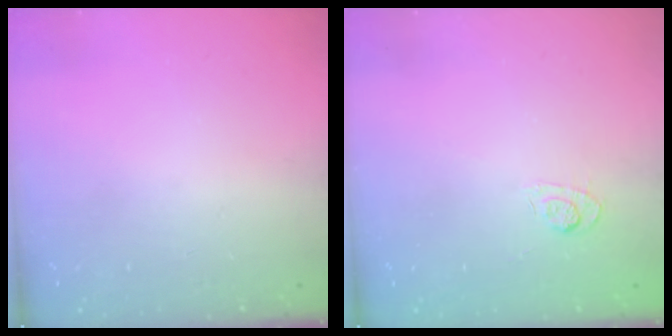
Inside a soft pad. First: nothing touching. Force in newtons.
{"total": 3.5, "press": 3.1, "slide": 1.6}